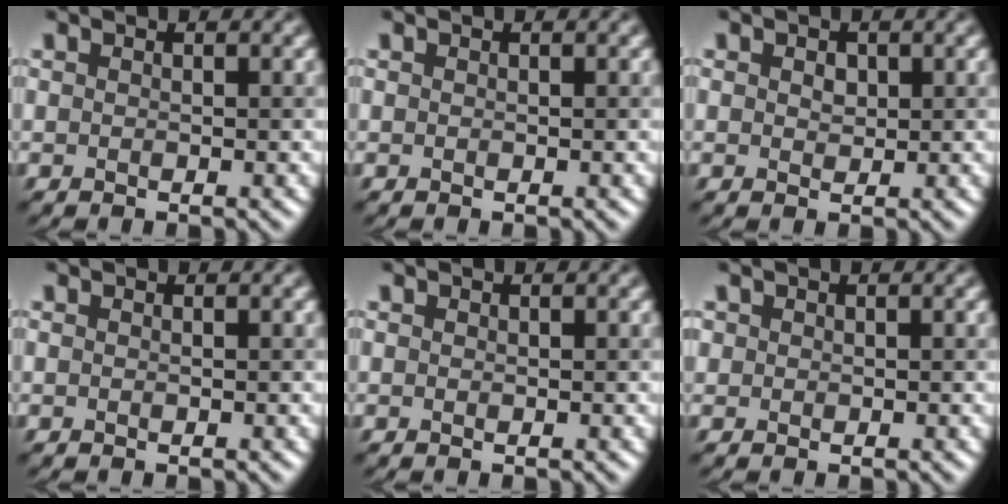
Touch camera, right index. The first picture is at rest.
{"total": 0.0}
{"total": 1.1, "force": [0.3, 0.8, 0.6], "torque": [-0.012, -0.001, 0.005]}
{"total": 0.0}
{"total": 0.0}
{"total": 0.5, "force": [0.2, 0.5, 0.0], "torque": [0.005, 0.001, 0.001]}